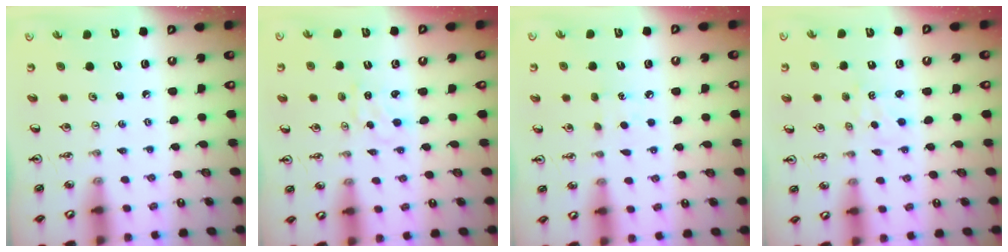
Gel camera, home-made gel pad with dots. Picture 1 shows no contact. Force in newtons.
{"total": 0.8, "press": 0.7, "slide": 0.2}
{"total": 5.5, "press": 5.5, "slide": 0.6}
{"total": 1.6, "press": 1.5, "slide": 0.3}